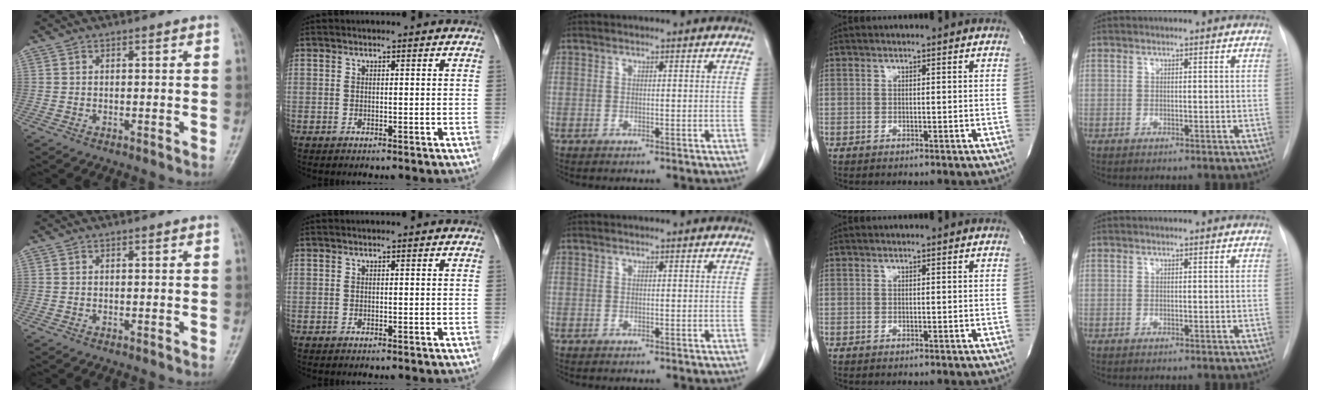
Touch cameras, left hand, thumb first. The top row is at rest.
{}